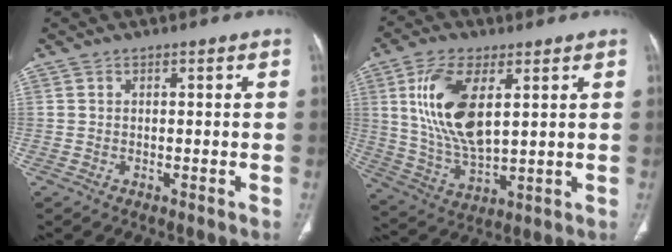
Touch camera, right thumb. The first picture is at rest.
{"total": 15.1, "force": [4.3, 6.9, 12.7], "torque": [-0.256, -0.020, 0.089]}